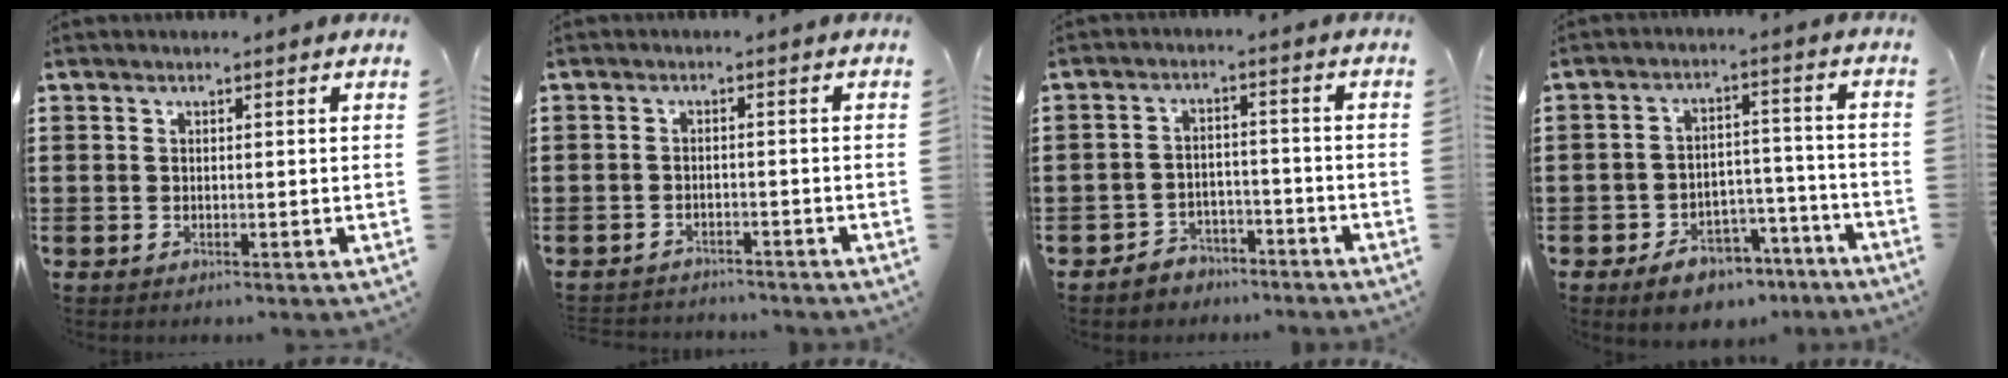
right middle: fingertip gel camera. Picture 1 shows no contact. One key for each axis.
{"total": 2.2, "fx": -2.2, "fy": 0.3, "fz": -0.3, "tx": -0.001, "ty": 0.000, "tz": -0.049}
{"total": 3.6, "fx": -3.5, "fy": 1.0, "fz": -0.2, "tx": -0.007, "ty": 0.003, "tz": -0.073}
{"total": 6.6, "fx": -5.6, "fy": 2.7, "fz": 2.1, "tx": -0.030, "ty": 0.028, "tz": -0.105}